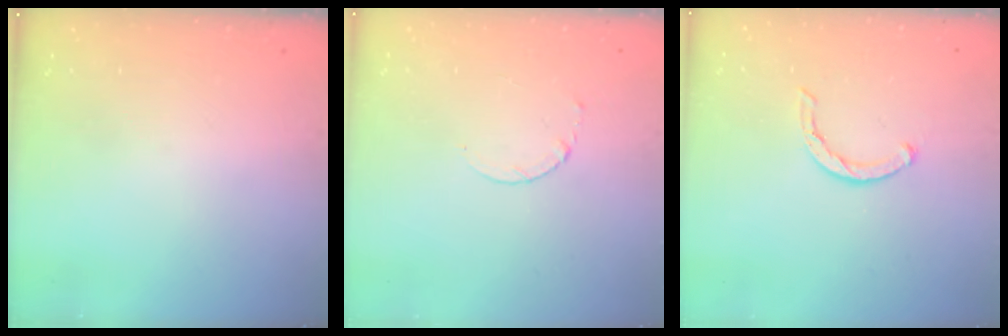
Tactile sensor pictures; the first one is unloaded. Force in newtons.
{"total": 2.6, "press": 2.6, "slide": 0.3}
{"total": 3.5, "press": 3.5, "slide": 0.3}